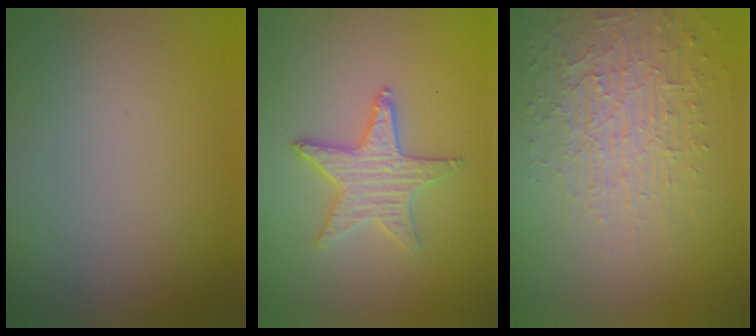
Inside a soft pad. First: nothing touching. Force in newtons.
{"total": 3.1, "press": 3.1, "slide": 0.4}
{"total": 3.8, "press": 3.1, "slide": 2.1}